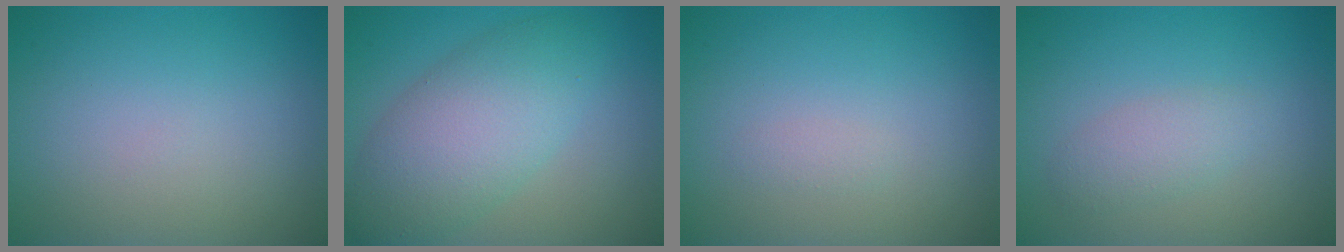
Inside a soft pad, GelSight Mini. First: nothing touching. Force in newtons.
{"total": 6.7, "press": 6.7, "slide": 0.5}
{"total": 0.6, "press": 0.6, "slide": 0.1}
{"total": 1.9, "press": 1.9, "slide": 0.1}